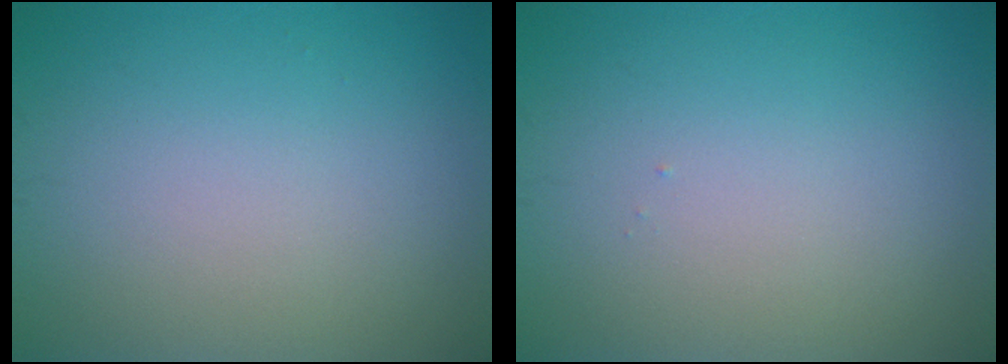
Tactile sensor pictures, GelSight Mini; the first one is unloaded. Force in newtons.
{"total": 0.0}